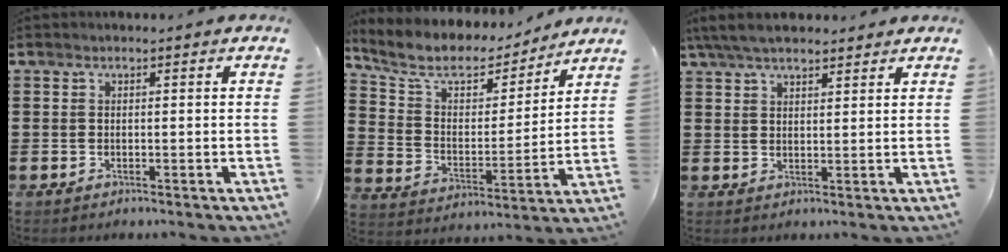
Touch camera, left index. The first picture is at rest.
{"total": 7.9, "force": [6.4, 3.4, 3.2], "torque": [-0.096, -0.035, 0.108]}
{"total": 5.2, "force": [4.4, 1.3, 2.4], "torque": [-0.058, -0.002, 0.083]}